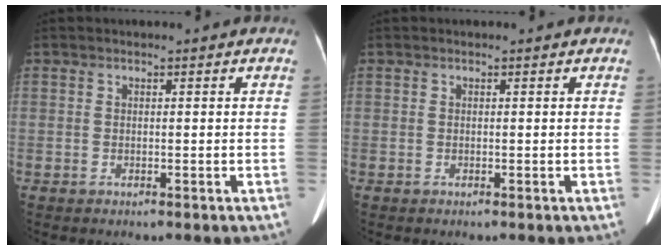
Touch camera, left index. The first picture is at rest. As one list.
[{"total": 0.0}]